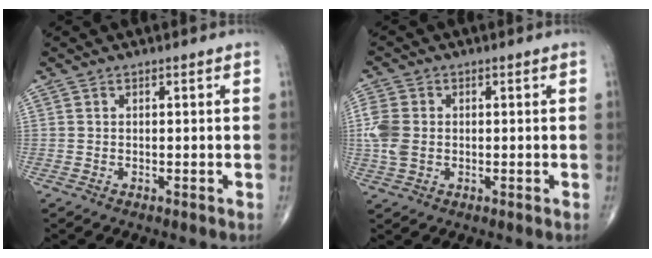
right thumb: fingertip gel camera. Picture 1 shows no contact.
{"total": 6.1, "force": [-0.2, 4.5, 4.2], "torque": [-0.106, 0.006, -0.006]}